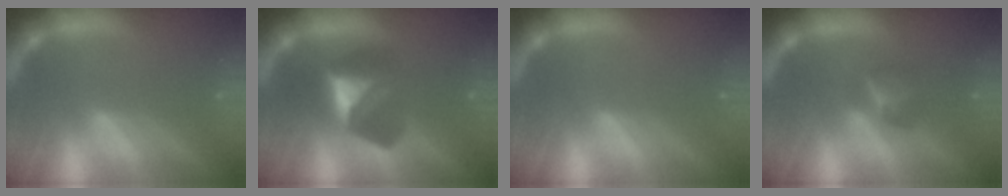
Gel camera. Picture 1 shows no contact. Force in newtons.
{"total": 4.9}
{"total": 0.0}
{"total": 2.4}